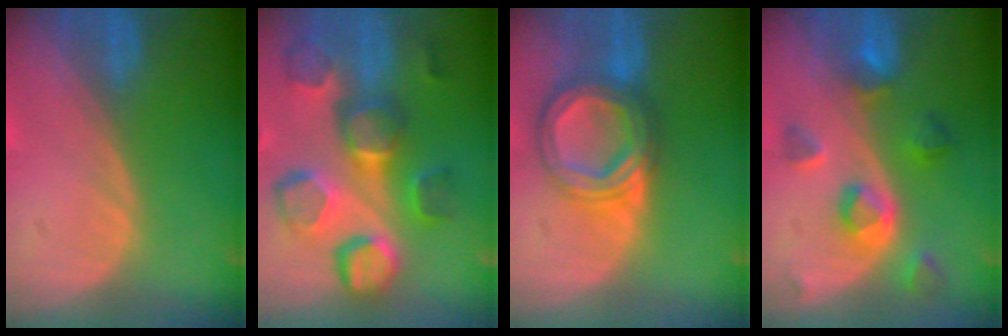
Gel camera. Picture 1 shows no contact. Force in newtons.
{"total": 11.9, "press": 10.9, "slide": 4.8}
{"total": 8.4, "press": 8.4, "slide": 0.8}
{"total": 7.7, "press": 6.9, "slide": 3.4}